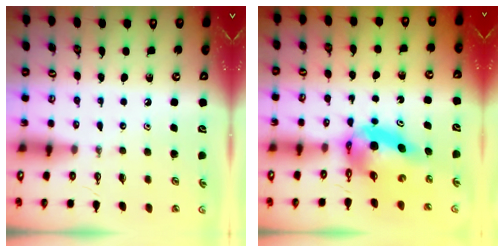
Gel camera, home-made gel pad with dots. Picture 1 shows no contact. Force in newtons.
{"total": 8.0, "press": 8.0, "slide": 0.9}